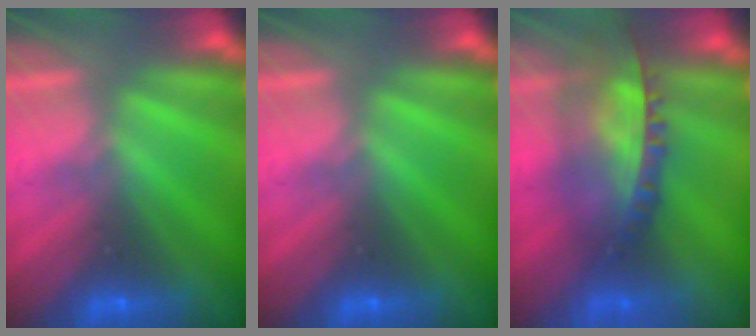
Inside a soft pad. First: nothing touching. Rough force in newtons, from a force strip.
{"total": 0.0}
{"total": 8.7}